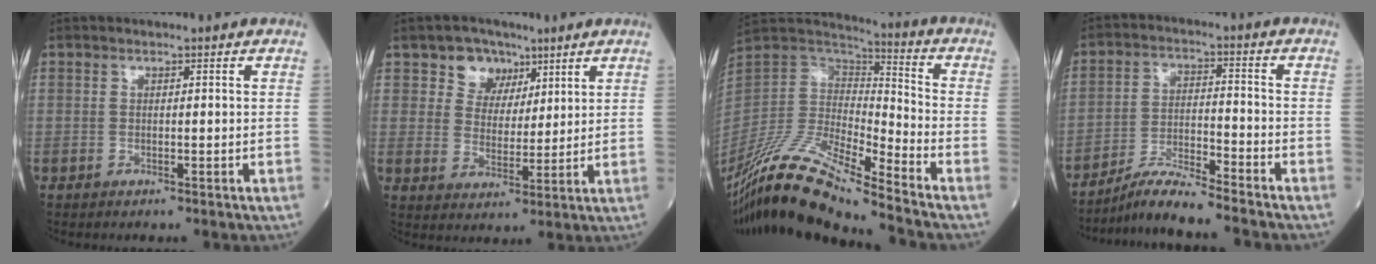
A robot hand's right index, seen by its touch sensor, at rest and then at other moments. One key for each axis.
{"total": 6.2, "fx": 3.6, "fy": 4.8, "fz": 1.4, "tx": -0.026, "ty": 0.009, "tz": 0.065}
{"total": 18.0, "fx": -14.5, "fy": 0.6, "fz": 10.6, "tx": -0.218, "ty": -0.003, "tz": -0.277}
{"total": 7.7, "fx": -7.1, "fy": -0.8, "fz": 2.8, "tx": -0.053, "ty": -0.011, "tz": -0.132}